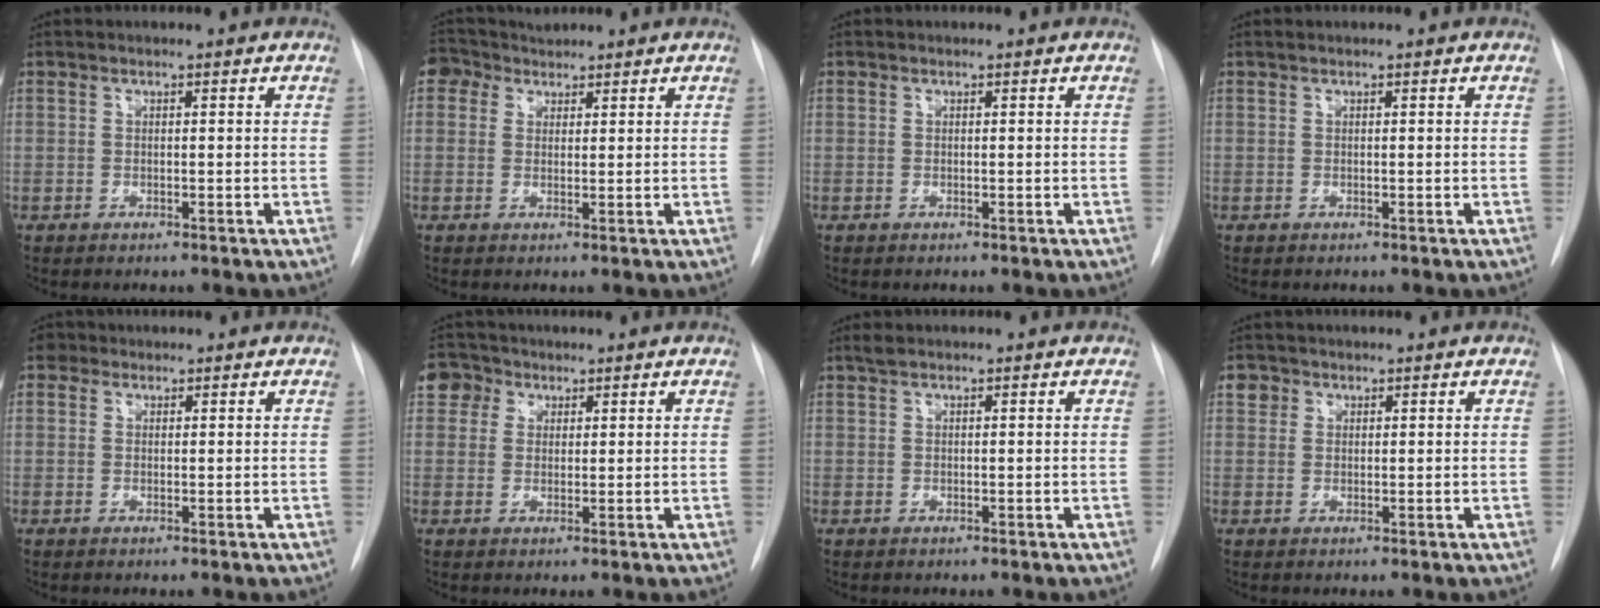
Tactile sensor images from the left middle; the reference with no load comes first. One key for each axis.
{"total": 3.2, "fx": 2.5, "fy": 1.9, "fz": -0.1, "tx": -0.002, "ty": 0.025, "tz": 0.043}
{"total": 0.0}
{"total": 0.0}
{"total": 1.9, "fx": 1.0, "fy": 1.6, "fz": 0.4, "tx": -0.003, "ty": 0.010, "tz": 0.011}
{"total": 3.8, "fx": 2.0, "fy": 3.3, "fz": 0.5, "tx": -0.010, "ty": 0.014, "tz": 0.035}
{"total": 0.8, "fx": 0.6, "fy": 0.2, "fz": 0.4, "tx": -0.012, "ty": 0.012, "tz": 0.014}
{"total": 1.8, "fx": 0.9, "fy": 1.5, "fz": 0.2, "tx": 0.007, "ty": 0.003, "tz": 0.008}